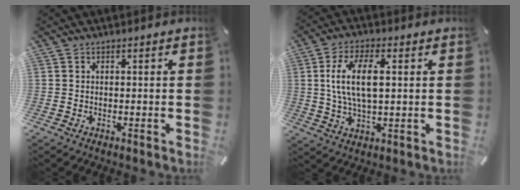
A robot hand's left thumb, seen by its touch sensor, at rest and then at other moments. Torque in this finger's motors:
{"motor_torque": [1.46, 2.21, 1.31, -0.83, 0.51]}